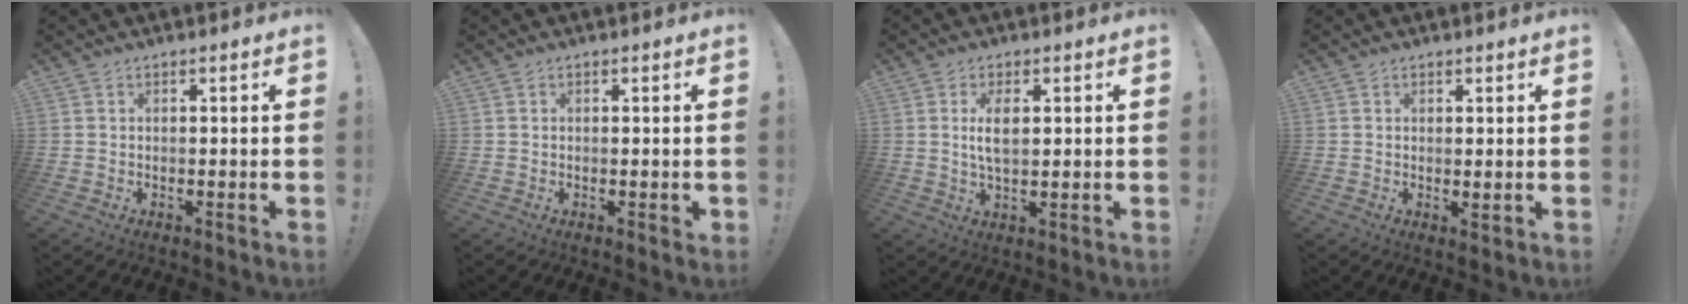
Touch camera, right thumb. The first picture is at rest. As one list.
[{"total": 0.8, "force": [0.2, 0.4, 0.6], "torque": [-0.007, 0.001, 0.004]}, {"total": 5.7, "force": [1.1, 2.4, 5.1], "torque": [-0.094, -0.009, 0.010]}, {"total": 1.5, "force": [1.0, 0.3, 1.0], "torque": [-0.007, -0.008, 0.017]}]